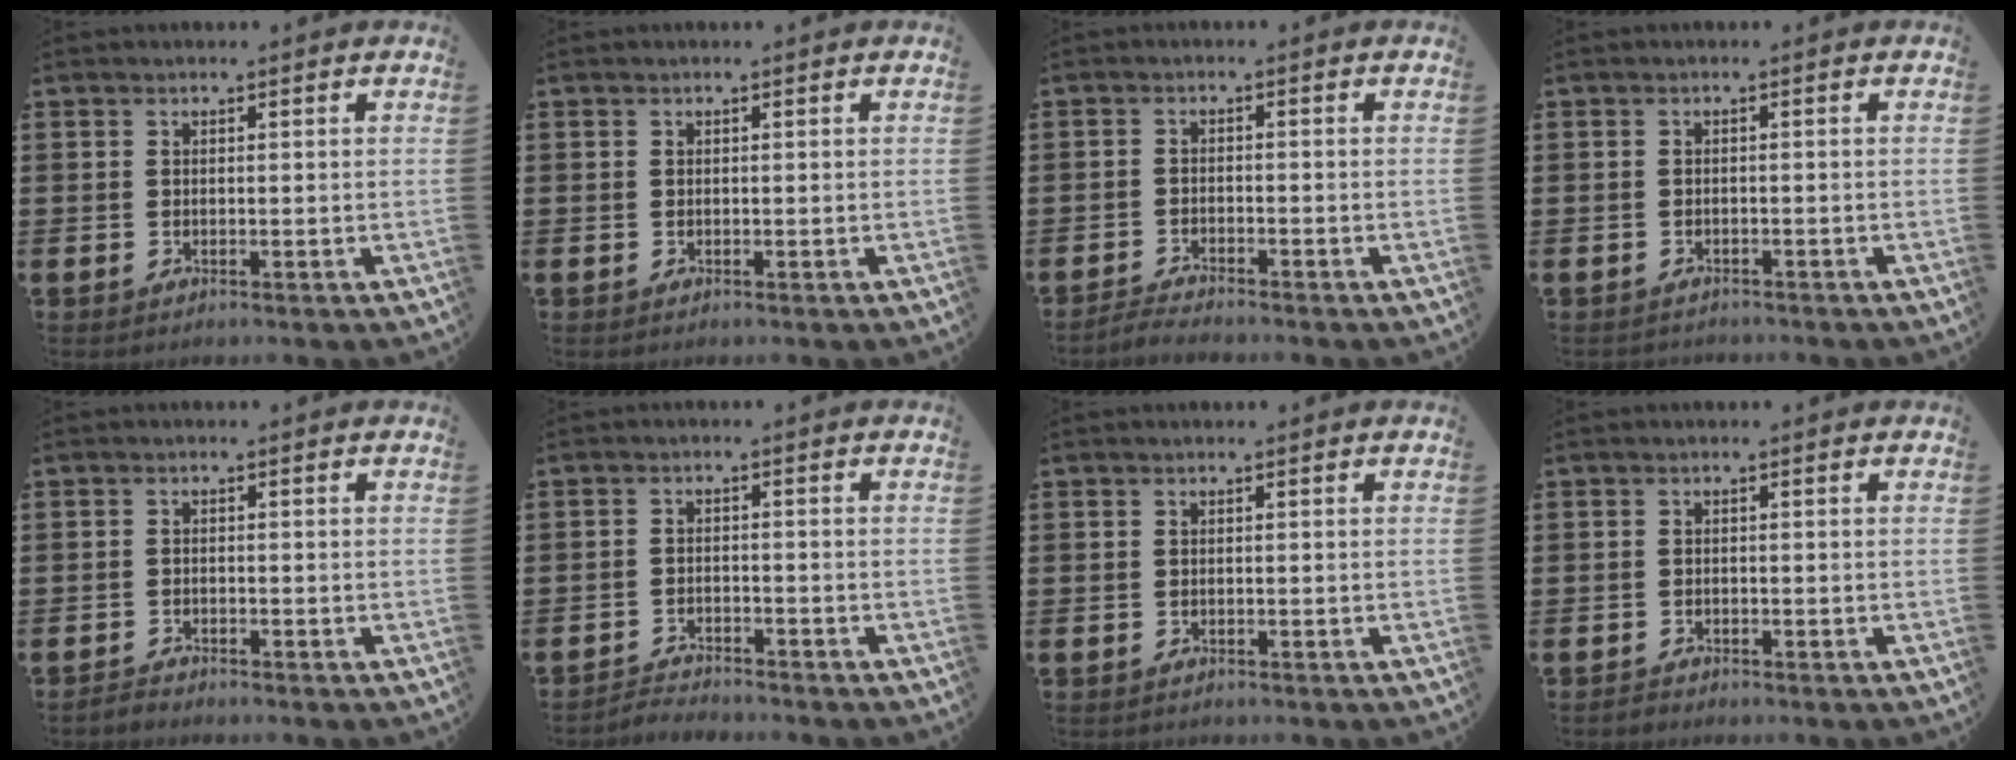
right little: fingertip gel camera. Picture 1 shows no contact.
{"total": 0.0}
{"total": 1.7, "force": [-1.6, -0.1, 0.1], "torque": [-0.006, 0.003, -0.033]}
{"total": 0.7, "force": [-0.7, 0.1, -0.1], "torque": [-0.001, -0.001, -0.015]}
{"total": 1.0, "force": [-1.0, 0.1, 0.0], "torque": [-0.003, 0.001, -0.021]}
{"total": 2.1, "force": [-2.1, 0.0, -0.3], "torque": [-0.003, 0.003, -0.048]}
{"total": 0.0}
{"total": 0.6, "force": [-0.6, 0.2, 0.0], "torque": [-0.002, -0.001, -0.013]}